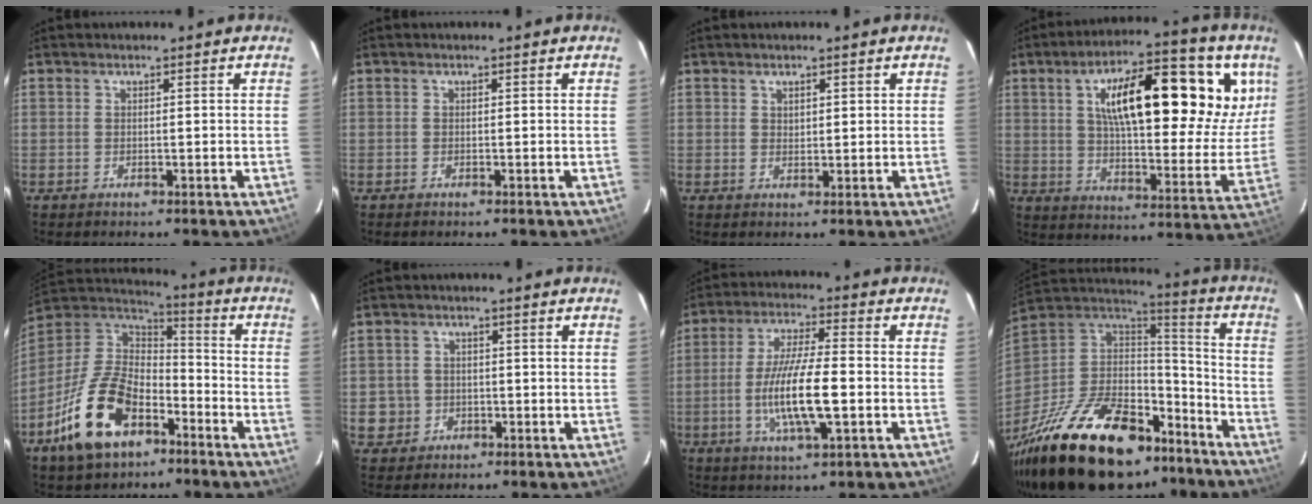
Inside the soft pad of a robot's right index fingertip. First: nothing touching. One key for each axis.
{"total": 0.0}
{"total": 1.5, "fx": 1.0, "fy": 1.0, "fz": 0.7, "tx": -0.007, "ty": 0.003, "tz": 0.019}
{"total": 26.5, "fx": 11.5, "fy": 10.2, "fz": 21.6, "tx": -0.329, "ty": 0.037, "tz": 0.181}
{"total": 19.3, "fx": -10.0, "fy": 11.0, "fz": 12.3, "tx": -0.269, "ty": 0.000, "tz": -0.178}
{"total": 4.8, "fx": -1.0, "fy": 4.7, "fz": 0.5, "tx": -0.017, "ty": 0.022, "tz": -0.008}
{"total": 12.2, "fx": -2.8, "fy": 2.3, "fz": 11.6, "tx": -0.224, "ty": -0.009, "tz": -0.051}
{"total": 36.7, "fx": -23.2, "fy": 18.5, "fz": 21.5, "tx": -0.438, "ty": -0.005, "tz": -0.347}